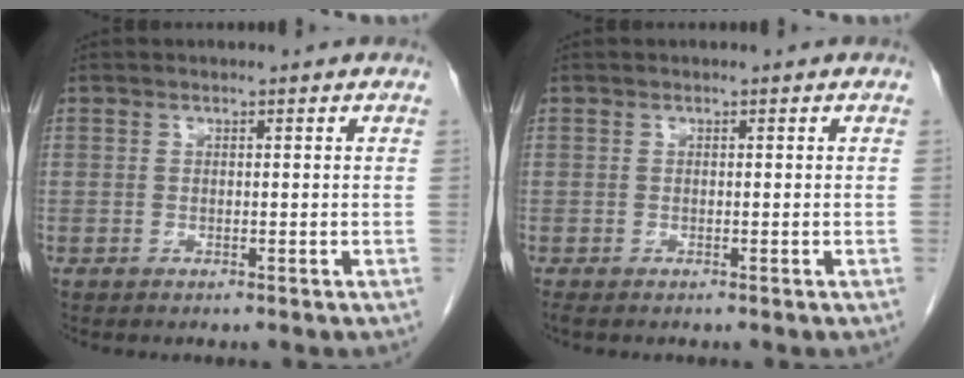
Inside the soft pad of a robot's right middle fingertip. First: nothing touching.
{"total": 0.5, "force": [-0.4, 0.2, 0.2], "torque": [-0.004, -0.002, -0.008]}